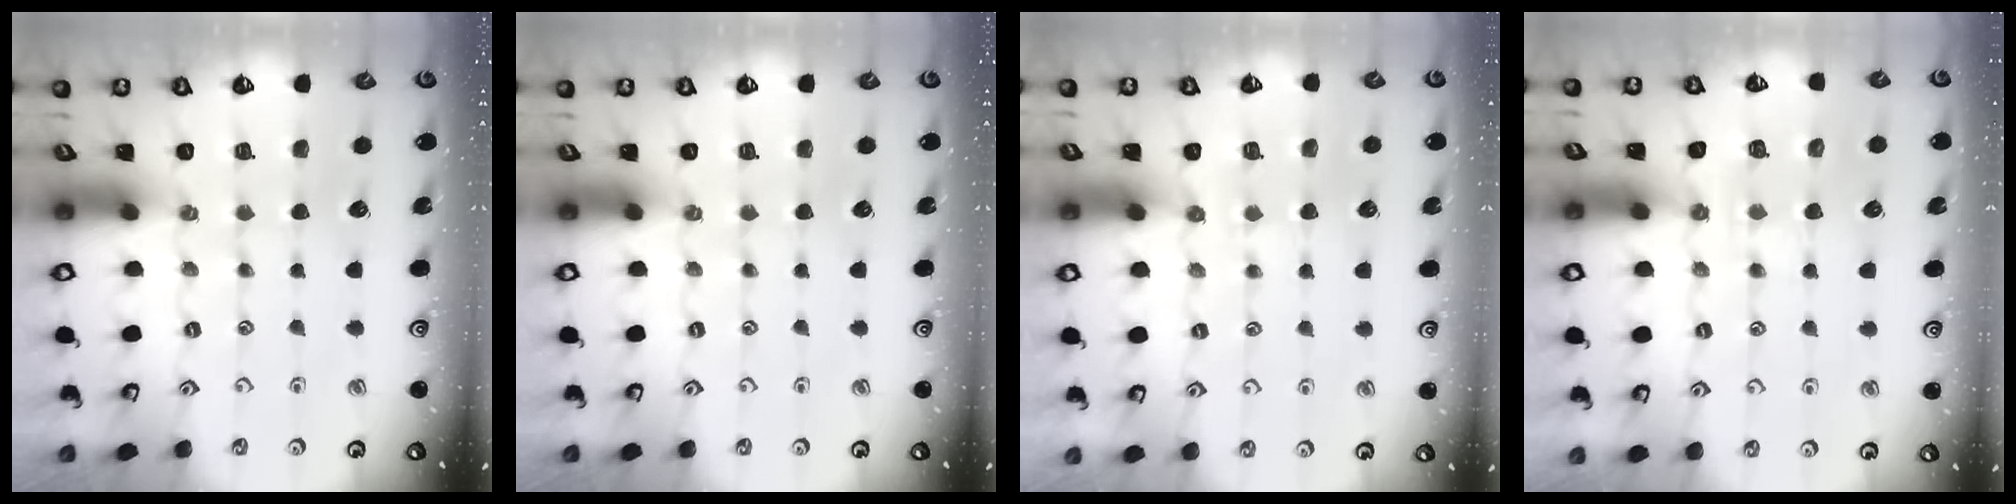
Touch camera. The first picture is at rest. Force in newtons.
{"total": 0.0}
{"total": 4.0, "press": 4.0, "slide": 0.8}
{"total": 8.3, "press": 8.3, "slide": 0.8}